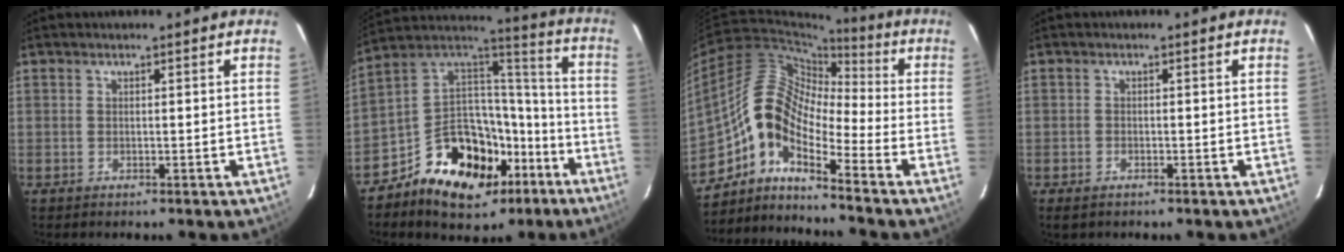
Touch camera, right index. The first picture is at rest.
{"total": 20.8, "force": [-10.1, 13.6, 12.0], "torque": [-0.241, 0.045, -0.144]}
{"total": 11.1, "force": [-6.1, 4.3, 8.2], "torque": [-0.135, 0.017, -0.140]}
{"total": 0.8, "force": [-0.7, 0.4, 0.1], "torque": [-0.005, 0.001, -0.013]}